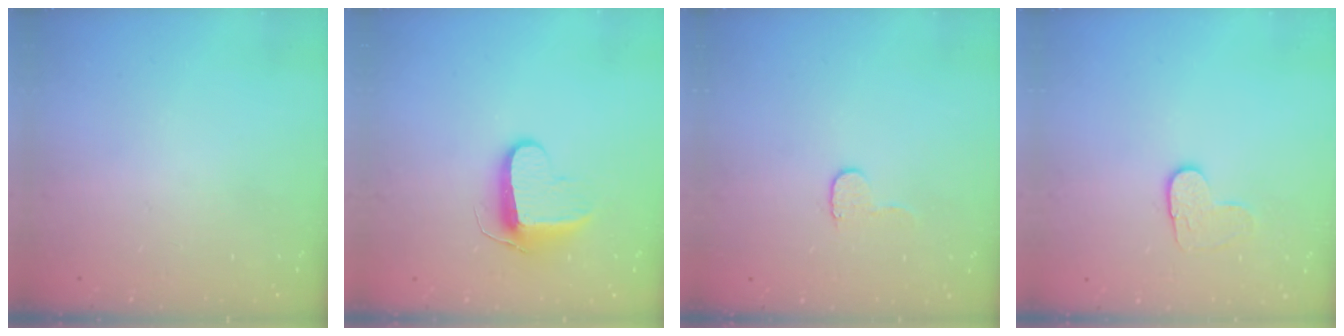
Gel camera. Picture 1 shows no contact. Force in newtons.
{"total": 9.4, "press": 9.4, "slide": 0.2}
{"total": 5.2, "press": 5.1, "slide": 0.5}
{"total": 4.9, "press": 4.8, "slide": 0.5}